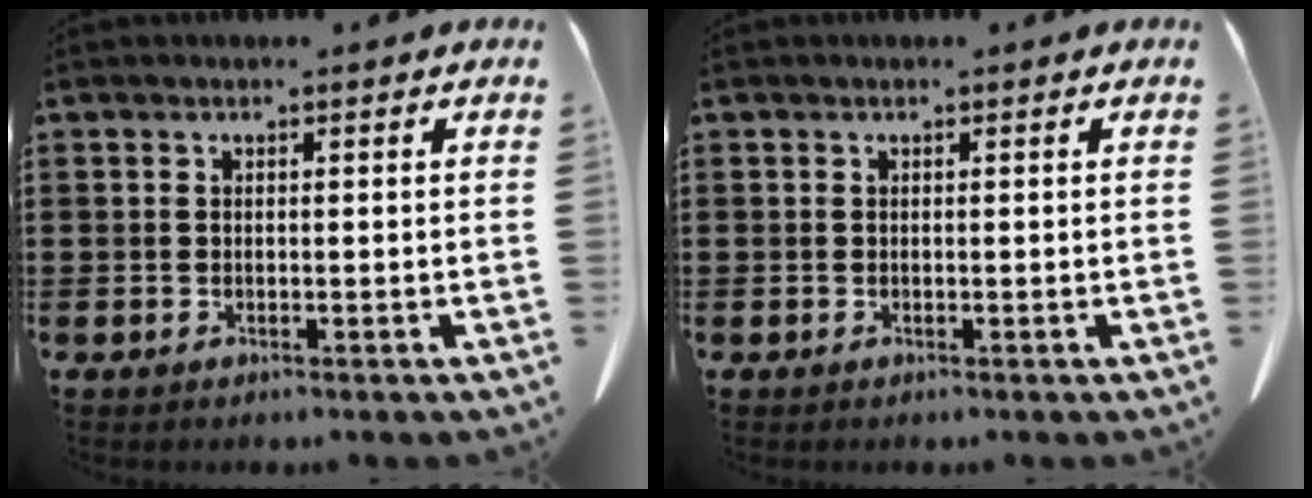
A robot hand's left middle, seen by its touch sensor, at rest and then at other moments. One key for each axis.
{"total": 0.0}